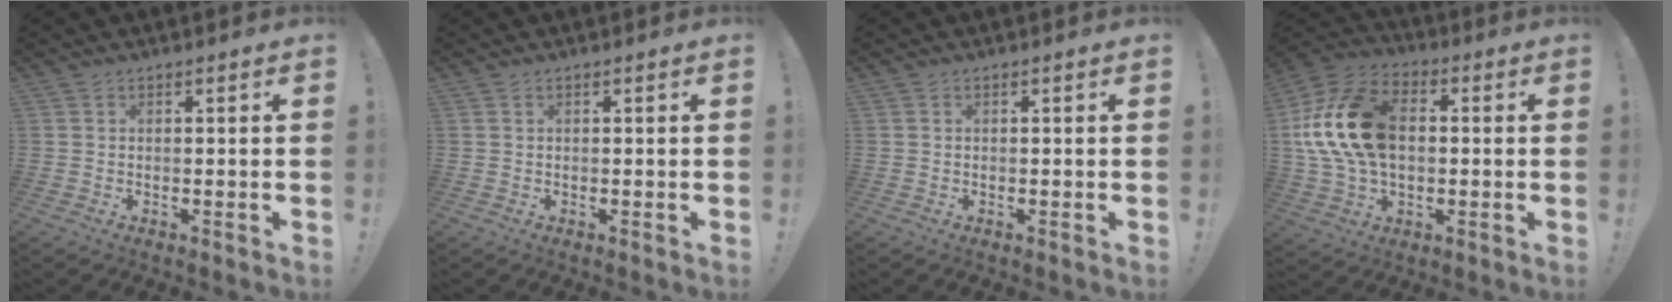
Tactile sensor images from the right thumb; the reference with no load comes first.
{"total": 0.0}
{"total": 0.0}
{"total": 21.2, "force": [2.0, 14.3, 15.5], "torque": [-0.271, 0.018, 0.047]}